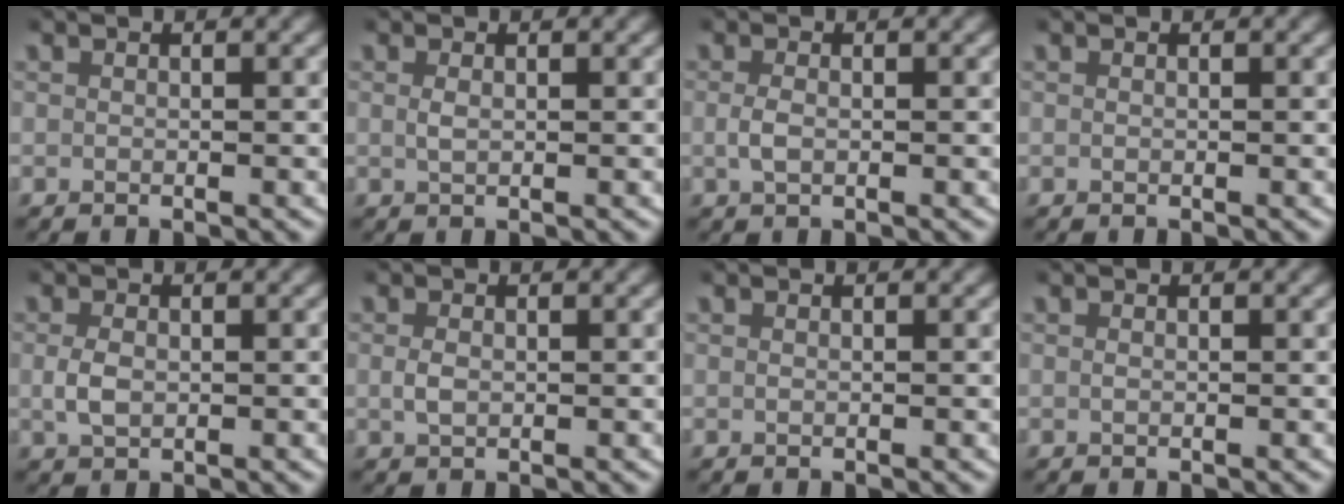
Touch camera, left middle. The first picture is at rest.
{"total": 0.8, "force": [0.2, 0.3, 0.7], "torque": [-0.017, -0.003, 0.009]}
{"total": 1.3, "force": [-0.1, 0.6, 1.1], "torque": [-0.030, -0.003, 0.001]}
{"total": 0.0}
{"total": 1.9, "force": [0.0, 1.2, 1.5], "torque": [-0.037, -0.004, 0.005]}
{"total": 1.2, "force": [0.0, 0.7, 0.9], "torque": [-0.021, -0.003, 0.004]}
{"total": 0.0}
{"total": 0.0}